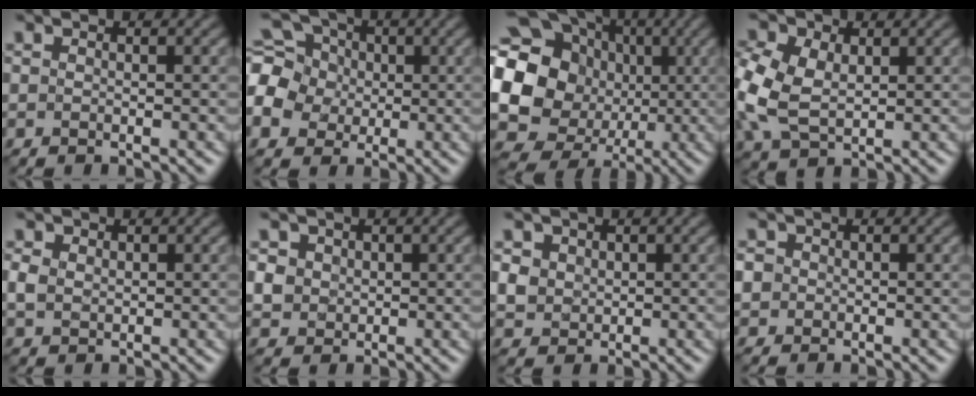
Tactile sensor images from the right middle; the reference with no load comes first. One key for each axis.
{"total": 9.8, "fx": 0.0, "fy": 8.6, "fz": 4.7, "tx": -0.129, "ty": 0.024, "tz": -0.035}
{"total": 19.2, "fx": 0.7, "fy": 17.2, "fz": 8.5, "tx": -0.181, "ty": 0.010, "tz": -0.019}
{"total": 7.3, "fx": 0.6, "fy": 5.2, "fz": 5.2, "tx": -0.154, "ty": 0.006, "tz": 0.005}
{"total": 1.7, "fx": 0.4, "fy": 1.5, "fz": 0.8, "tx": -0.021, "ty": 0.002, "tz": 0.008}
{"total": 4.7, "fx": 1.4, "fy": 4.1, "fz": 1.7, "tx": -0.048, "ty": 0.025, "tz": 0.019}
{"total": 3.8, "fx": 1.3, "fy": 3.2, "fz": 1.4, "tx": -0.047, "ty": 0.018, "tz": 0.022}
{"total": 3.2, "fx": 0.3, "fy": 3.0, "fz": 1.1, "tx": -0.019, "ty": 0.026, "tz": -0.015}